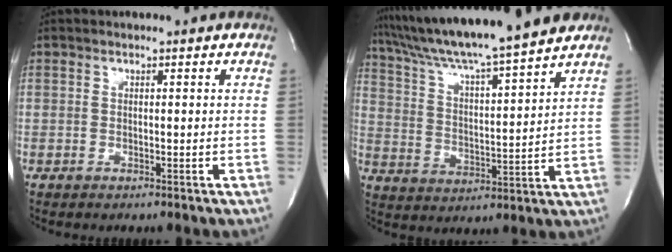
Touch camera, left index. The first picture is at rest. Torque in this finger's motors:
{"motor_torque": [0.29, -0.43, 0.83, 0.21]}